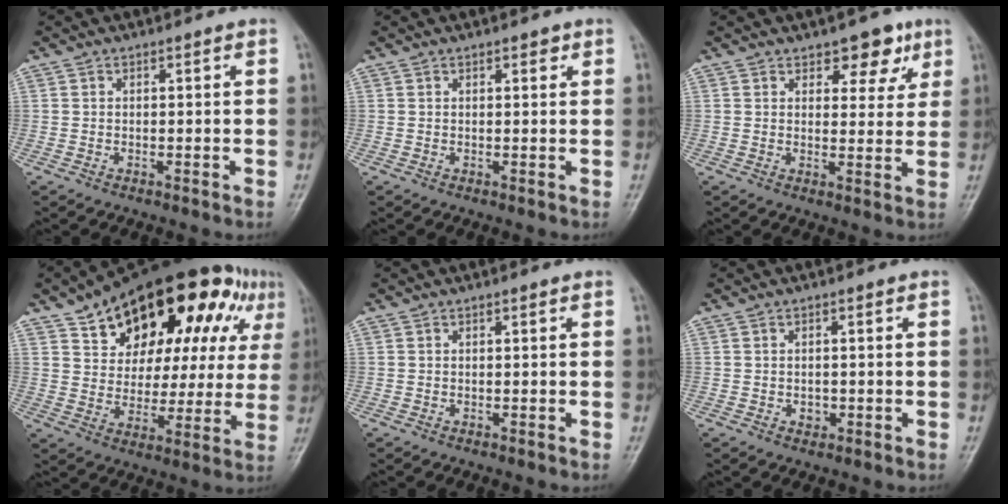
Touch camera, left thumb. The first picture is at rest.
{"total": 1.2, "force": [0.8, 0.6, 0.8], "torque": [-0.004, -0.002, 0.008]}
{"total": 6.5, "force": [4.0, 3.7, 3.6], "torque": [-0.010, -0.018, 0.051]}
{"total": 25.6, "force": [13.3, 14.6, 16.3], "torque": [-0.192, 0.007, 0.203]}
{"total": 0.0}
{"total": 1.4, "force": [-0.2, 1.2, 0.7], "torque": [-0.004, 0.002, -0.001]}